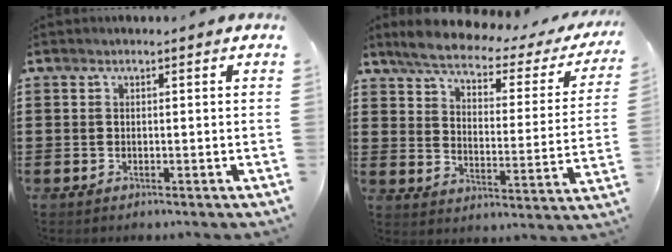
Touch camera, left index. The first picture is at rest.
{"total": 4.4, "force": [3.8, 1.0, 2.0], "torque": [-0.061, -0.023, 0.057]}